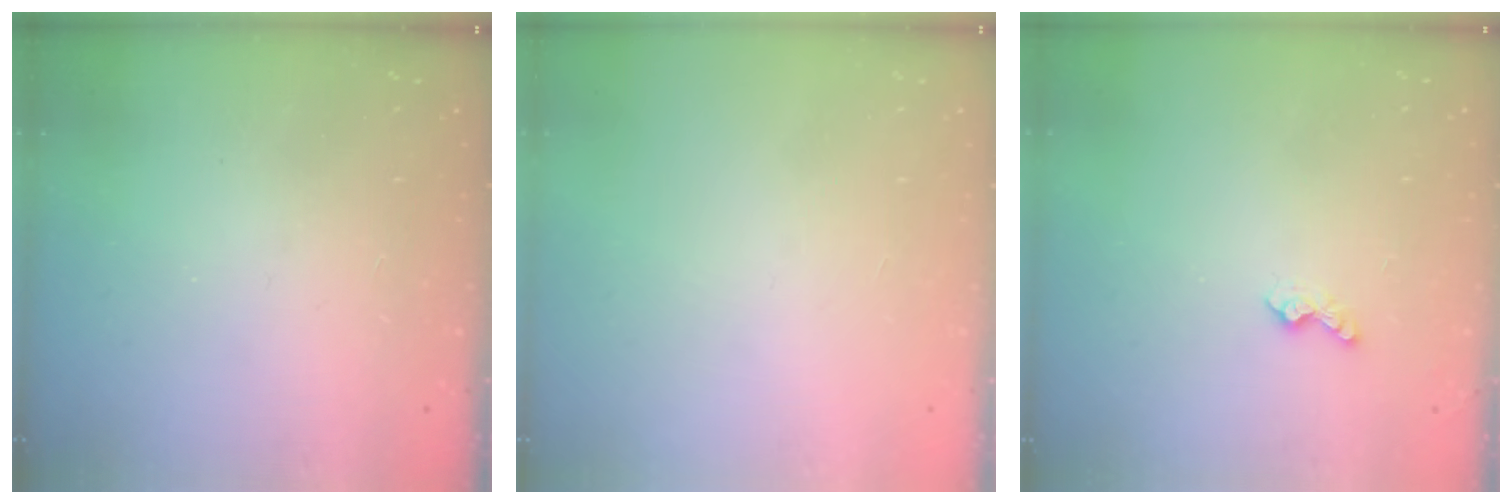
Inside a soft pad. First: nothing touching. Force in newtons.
{"total": 0.0}
{"total": 4.8, "press": 4.8, "slide": 0.6}